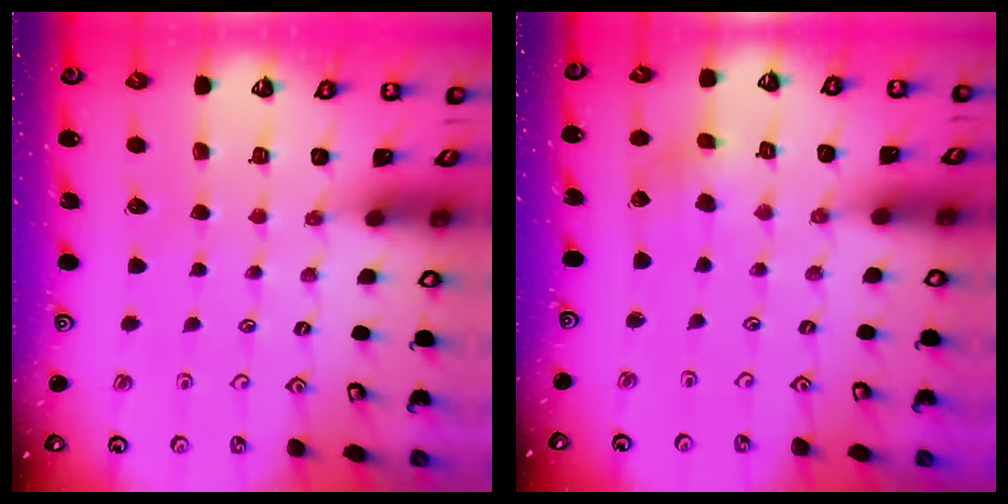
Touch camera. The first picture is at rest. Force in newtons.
{"total": 2.5, "press": 2.4, "slide": 0.5}